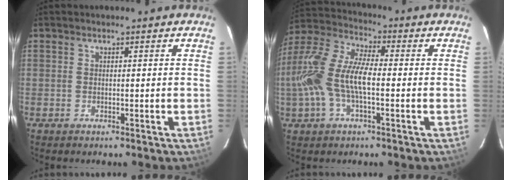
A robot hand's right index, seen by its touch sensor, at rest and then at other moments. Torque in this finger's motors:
{"motor_torque": [0.54, -0.15, 0.56, 0.21]}